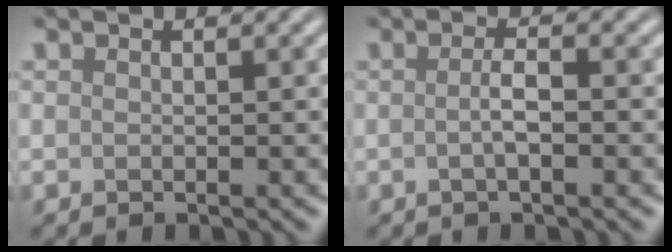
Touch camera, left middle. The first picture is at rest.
{"total": 1.8, "force": [-0.2, 0.3, 1.7], "torque": [-0.030, 0.005, -0.002]}